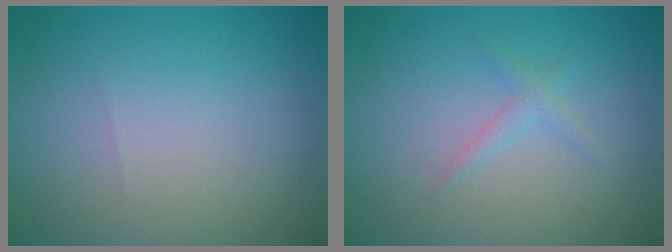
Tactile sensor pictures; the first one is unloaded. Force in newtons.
{"total": 1.1, "press": 1.1, "slide": 0.0}